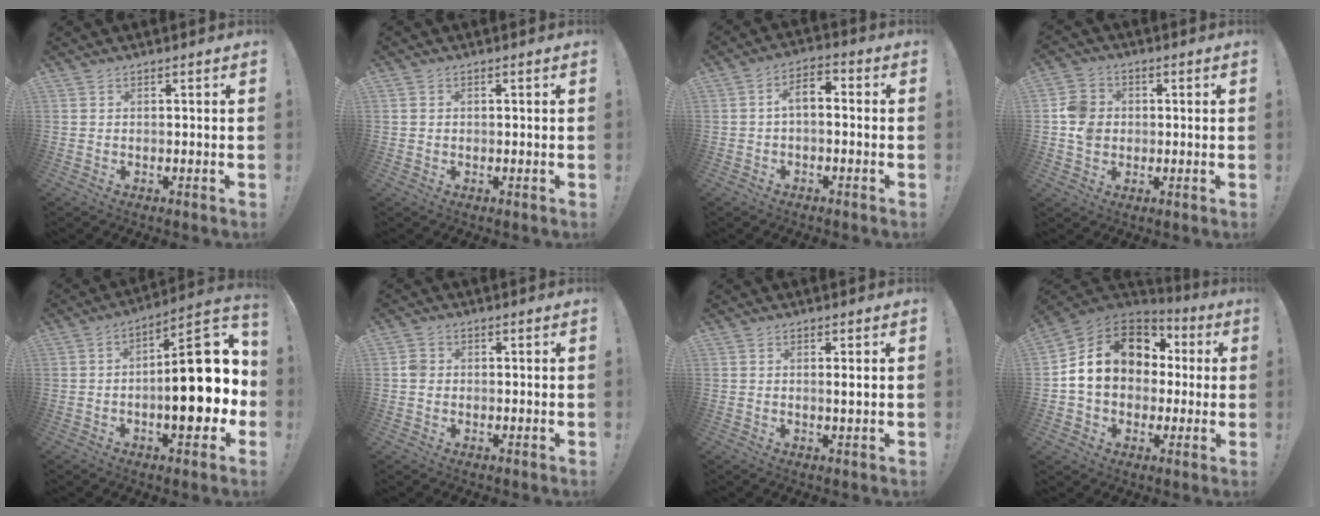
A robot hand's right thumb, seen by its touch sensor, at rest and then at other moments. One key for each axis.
{"total": 0.8, "fx": 0.2, "fy": 0.8, "fz": 0.2, "tx": 0.001, "ty": 0.002, "tz": 0.002}
{"total": 5.1, "fx": -0.6, "fy": 2.6, "fz": 4.3, "tx": -0.076, "ty": 0.007, "tz": -0.011}
{"total": 8.3, "fx": 0.0, "fy": 7.5, "fz": 3.6, "tx": -0.051, "ty": 0.014, "tz": 0.007}
{"total": 21.6, "fx": -1.8, "fy": 9.1, "fz": 19.5, "tx": -0.258, "ty": 0.014, "tz": -0.022}
{"total": 2.7, "fx": -0.3, "fy": 2.4, "fz": 1.4, "tx": -0.020, "ty": 0.007, "tz": -0.005}
{"total": 1.3, "fx": 0.3, "fy": 0.0, "fz": 1.3, "tx": -0.016, "ty": -0.006, "tz": 0.001}
{"total": 17.0, "fx": 3.7, "fy": 13.2, "fz": 10.1, "tx": -0.156, "ty": 0.002, "tz": 0.080}